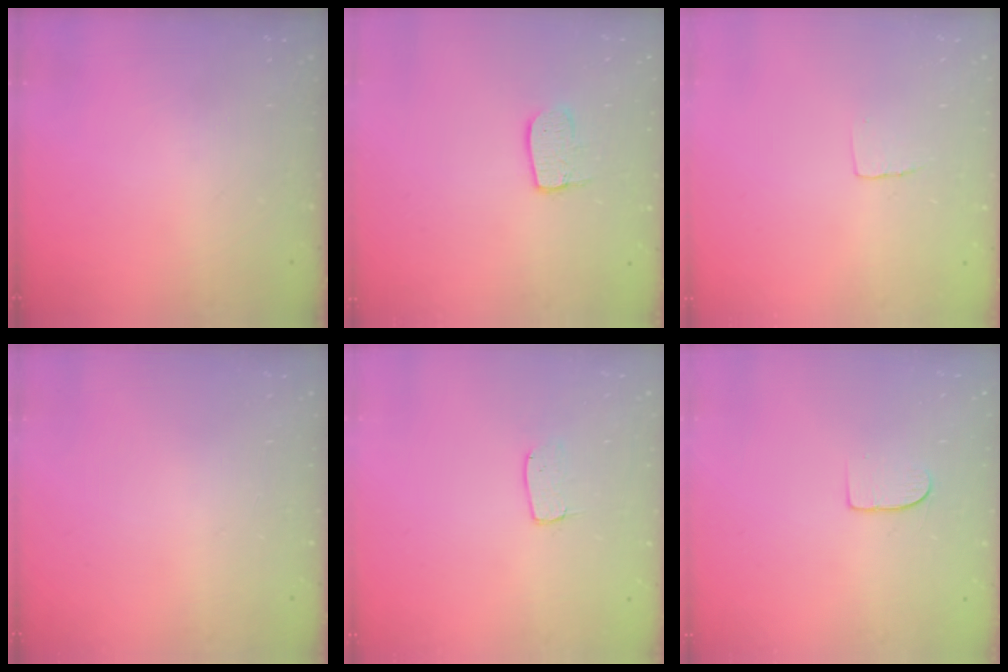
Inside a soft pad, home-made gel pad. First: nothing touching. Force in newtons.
{"total": 7.0, "press": 7.0, "slide": 0.3}
{"total": 4.0, "press": 4.0, "slide": 0.2}
{"total": 0.0}
{"total": 4.0, "press": 4.0, "slide": 0.3}
{"total": 5.4, "press": 5.4, "slide": 0.4}